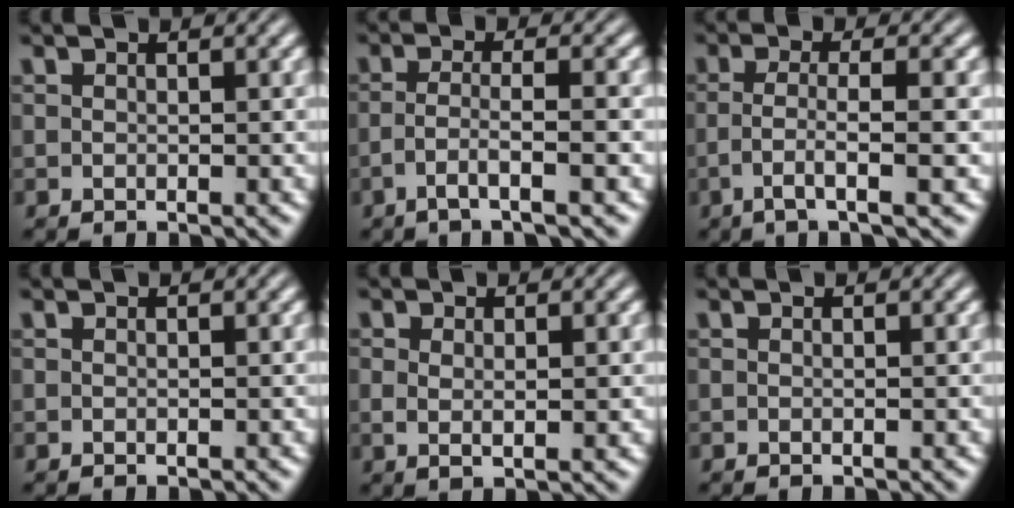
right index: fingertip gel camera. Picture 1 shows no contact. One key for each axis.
{"total": 3.2, "fx": -1.9, "fy": -0.7, "fz": 2.5, "tx": -0.050, "ty": -0.016, "tz": -0.023}
{"total": 3.7, "fx": -1.5, "fy": -0.5, "fz": 3.4, "tx": -0.067, "ty": -0.019, "tz": -0.016}
{"total": 0.0}
{"total": 1.5, "fx": 0.4, "fy": 0.0, "fz": 1.4, "tx": -0.027, "ty": -0.013, "tz": 0.016}
{"total": 0.0}